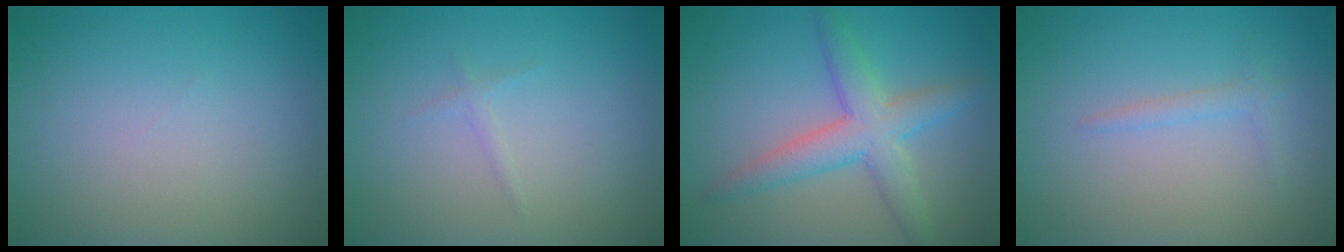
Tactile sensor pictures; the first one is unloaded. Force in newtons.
{"total": 0.6, "press": 0.6, "slide": 0.1}
{"total": 4.6, "press": 4.6, "slide": 0.1}
{"total": 1.0, "press": 1.0, "slide": 0.1}